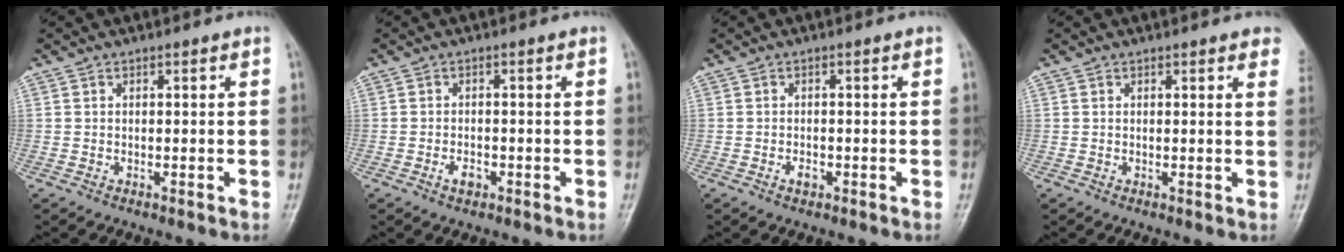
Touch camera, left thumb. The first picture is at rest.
{"total": 2.0, "force": [-0.9, 1.1, 1.3], "torque": [-0.022, 0.005, -0.015]}
{"total": 1.4, "force": [-0.5, 0.8, 1.0], "torque": [-0.014, 0.003, -0.008]}
{"total": 5.2, "force": [4.2, 1.1, 2.9], "torque": [-0.021, -0.006, 0.032]}